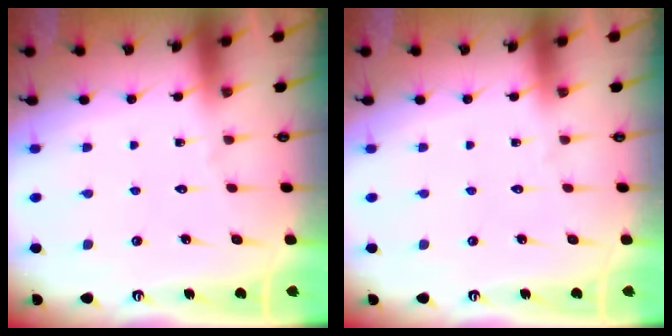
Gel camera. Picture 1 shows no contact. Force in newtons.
{"total": 0.0}